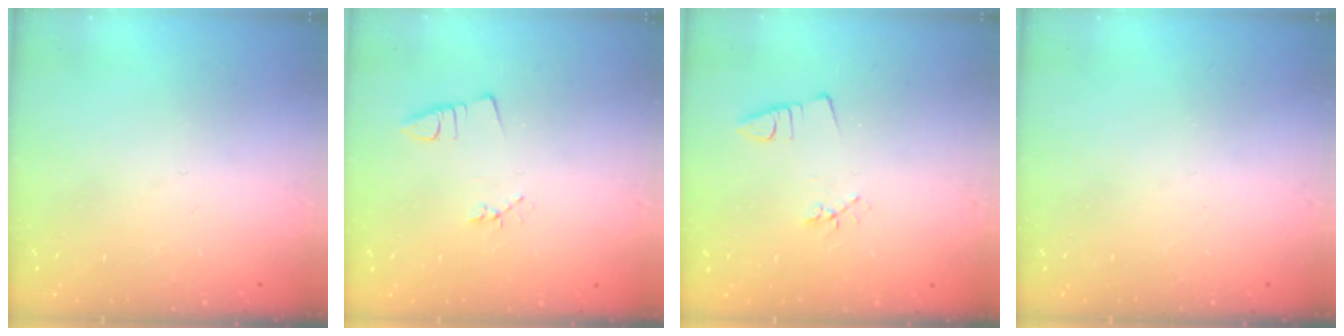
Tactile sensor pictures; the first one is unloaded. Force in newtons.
{"total": 2.2, "press": 1.7, "slide": 1.4}
{"total": 2.3, "press": 1.9, "slide": 1.4}
{"total": 0.0}